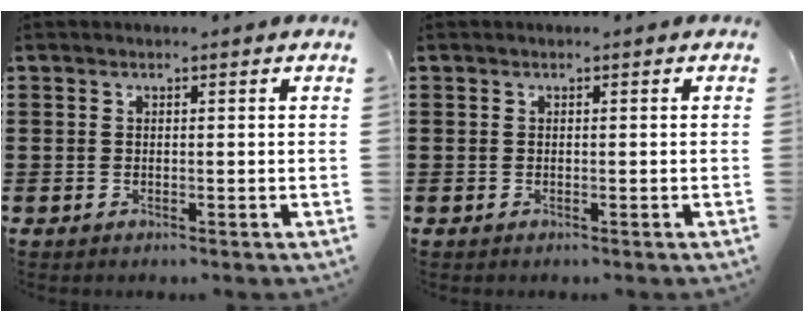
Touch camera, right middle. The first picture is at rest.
{"total": 0.0}